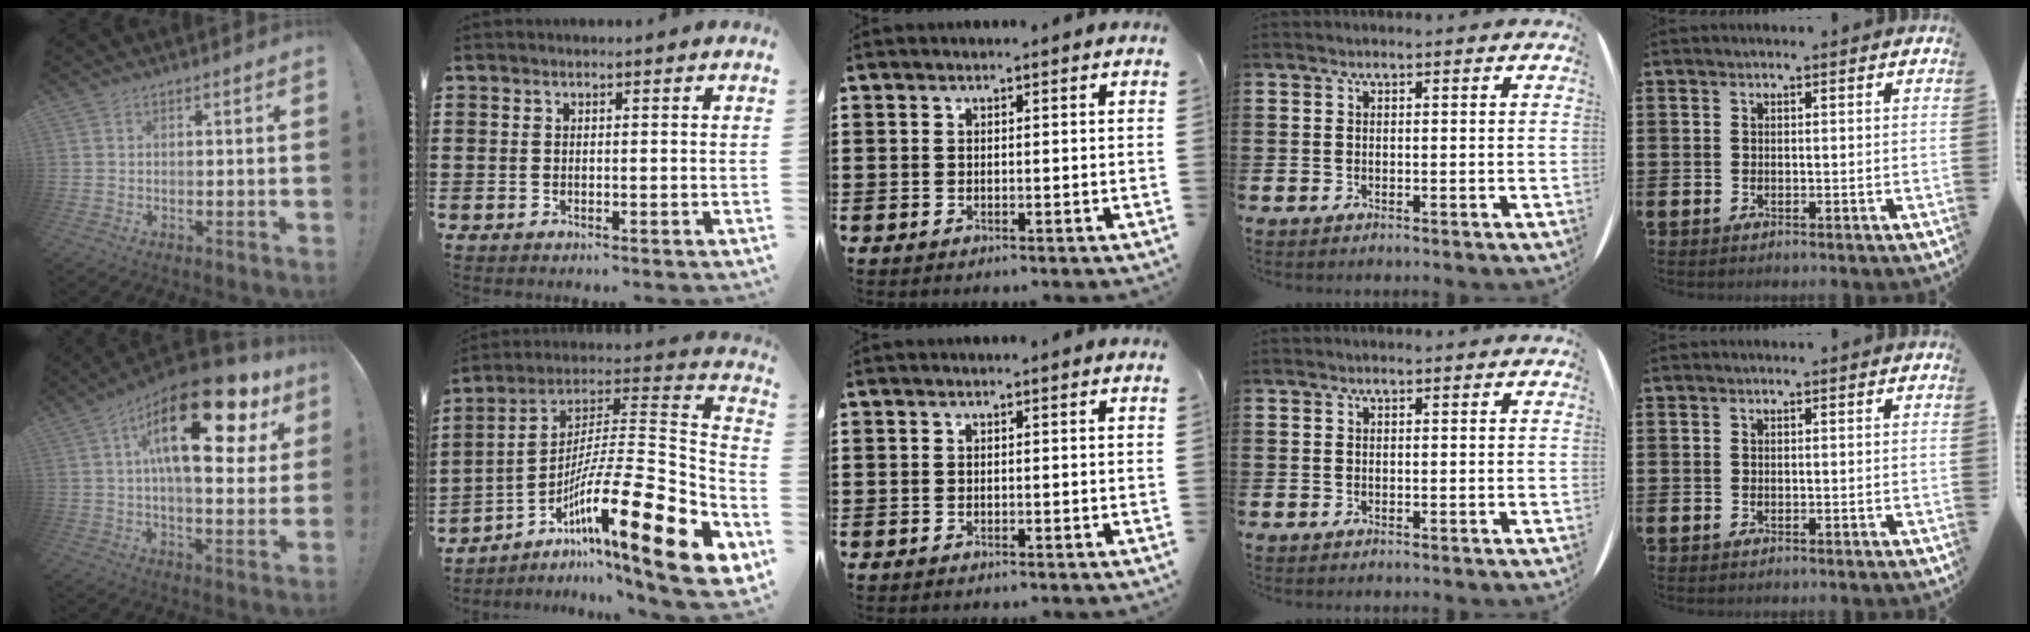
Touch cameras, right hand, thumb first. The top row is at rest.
{"thumb": {"total": 25.2, "force": [10.3, 9.2, 21.0], "torque": [-0.331, -0.055, 0.166]}, "index": {"total": 19.3, "force": [-9.5, 2.9, 16.6], "torque": [-0.261, -0.008, -0.171]}}